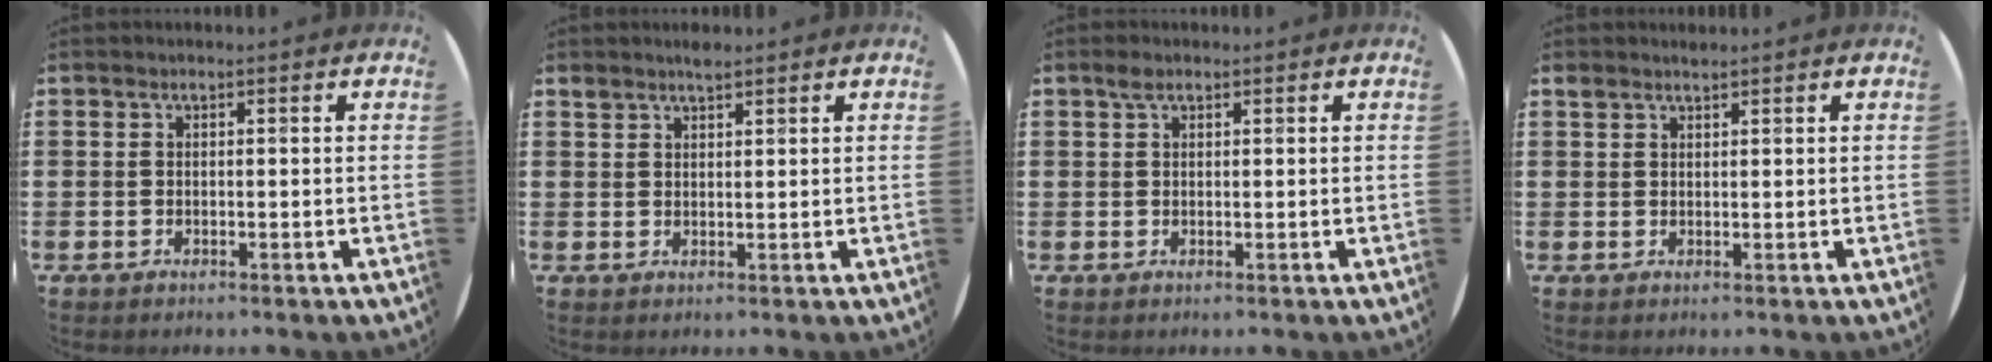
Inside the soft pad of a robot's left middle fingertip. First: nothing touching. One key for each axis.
{"total": 1.7, "fx": 1.6, "fy": 0.3, "fz": 0.3, "tx": -0.010, "ty": 0.001, "tz": 0.031}
{"total": 1.2, "fx": 0.8, "fy": 0.7, "fz": 0.7, "tx": -0.007, "ty": 0.003, "tz": 0.012}
{"total": 1.0, "fx": 1.0, "fy": 0.0, "fz": -0.1, "tx": 0.000, "ty": 0.001, "tz": 0.019}